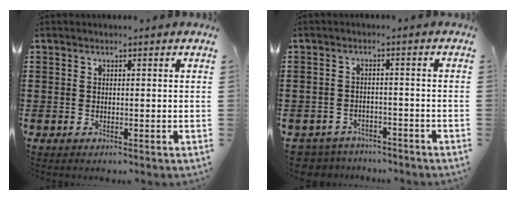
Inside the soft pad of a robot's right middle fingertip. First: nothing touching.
{"total": 3.3, "force": [-3.2, 0.7, -0.2], "torque": [-0.012, -0.003, -0.073]}